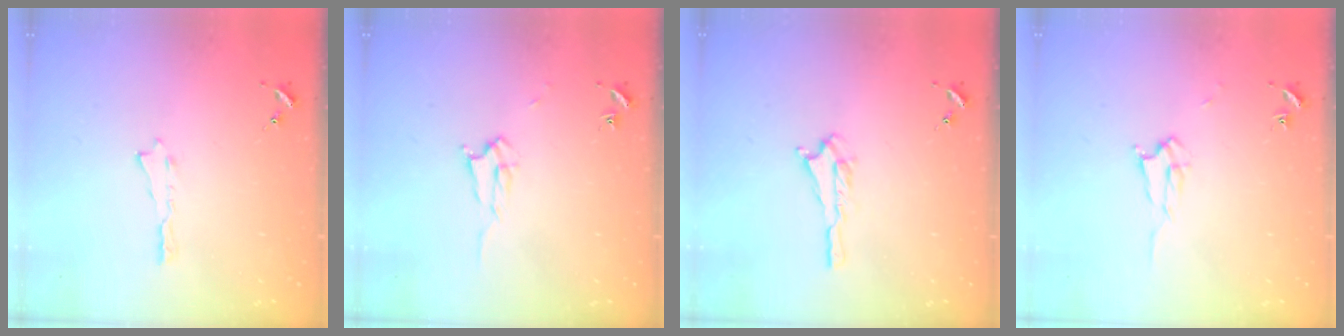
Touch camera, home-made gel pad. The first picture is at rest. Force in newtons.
{"total": 2.0, "press": 2.0, "slide": 0.3}
{"total": 1.3, "press": 1.3, "slide": 0.2}
{"total": 2.0, "press": 2.0, "slide": 0.3}